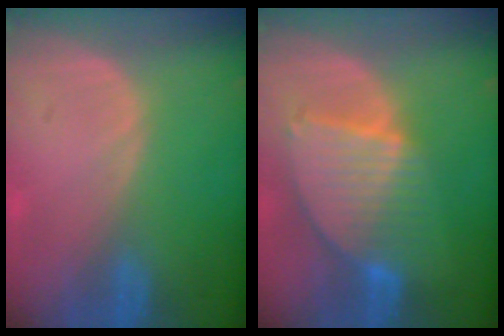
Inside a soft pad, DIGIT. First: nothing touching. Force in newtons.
{"total": 8.5, "press": 7.4, "slide": 4.1}